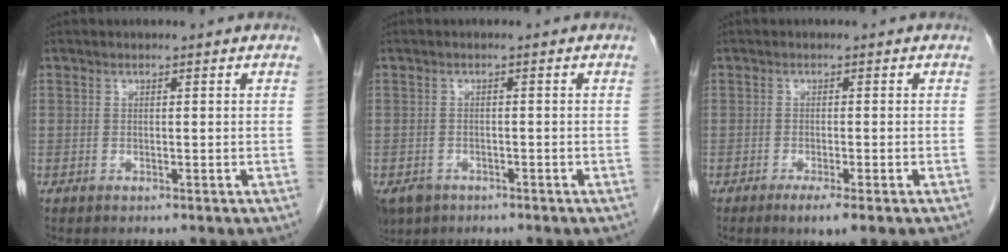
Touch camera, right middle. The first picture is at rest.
{"total": 4.2, "force": [-2.8, 2.9, 1.3], "torque": [-0.025, -0.001, -0.044]}
{"total": 3.4, "force": [-1.9, -0.4, 2.7], "torque": [-0.042, -0.012, -0.032]}